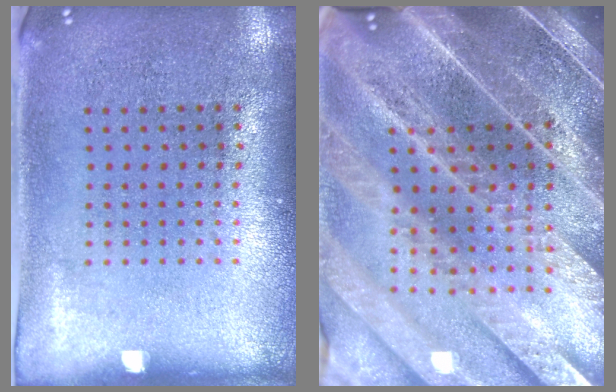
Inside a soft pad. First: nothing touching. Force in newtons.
{"total": 5.5, "press": 4.7, "slide": 2.9}